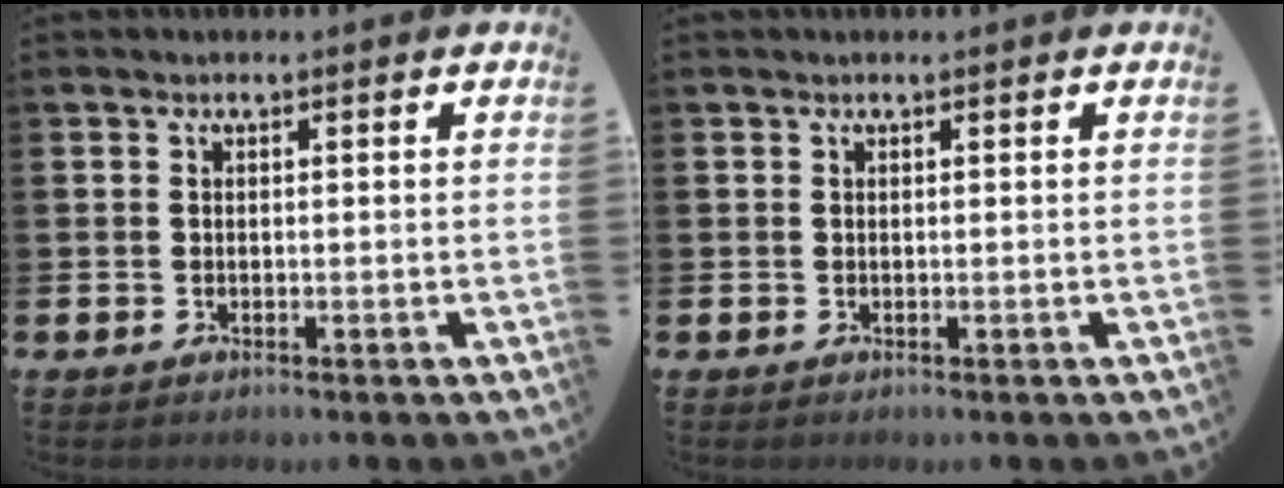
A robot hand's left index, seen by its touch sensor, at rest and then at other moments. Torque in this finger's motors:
{"motor_torque": [-0.04, -0.11, -0.07, -0.02]}